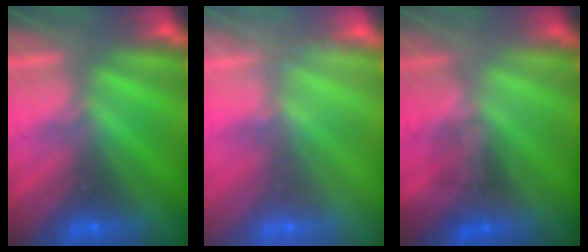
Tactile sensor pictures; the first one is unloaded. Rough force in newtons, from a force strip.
{"total": 2.4}
{"total": 1.6}